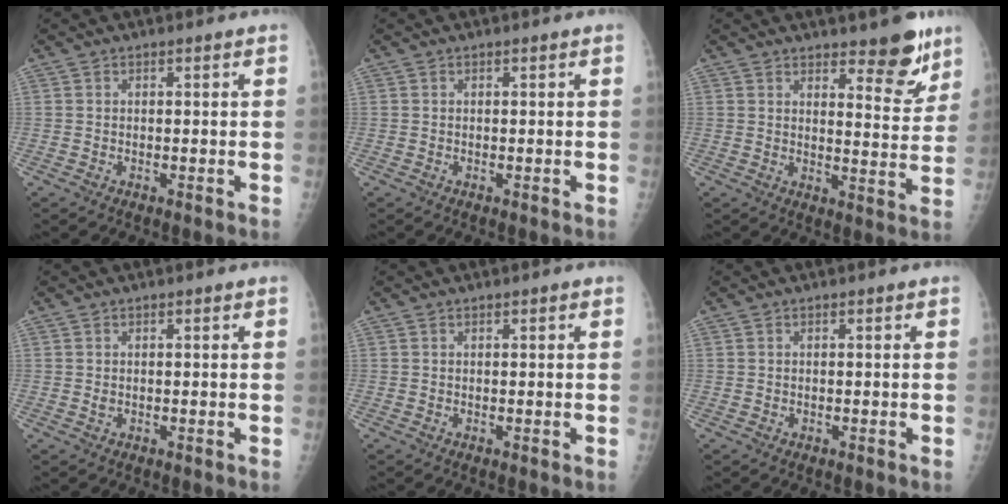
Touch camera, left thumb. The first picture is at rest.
{"total": 0.0}
{"total": 8.8, "force": [6.3, 2.9, 5.4], "torque": [-0.040, -0.047, 0.090]}
{"total": 0.8, "force": [0.3, 0.5, 0.5], "torque": [-0.007, -0.002, 0.006]}
{"total": 0.5, "force": [0.3, 0.2, 0.4], "torque": [-0.005, 0.000, 0.005]}
{"total": 0.0}